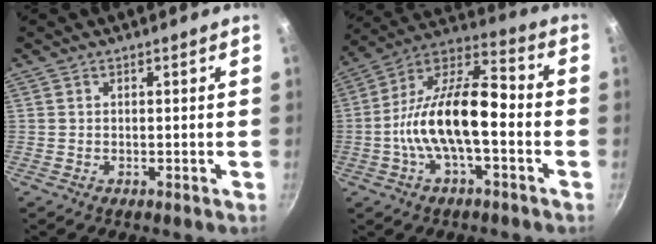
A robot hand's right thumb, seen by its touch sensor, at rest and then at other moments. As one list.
[{"total": 17.9, "force": [-2.8, 7.6, 16.0], "torque": [-0.295, 0.051, -0.054]}]